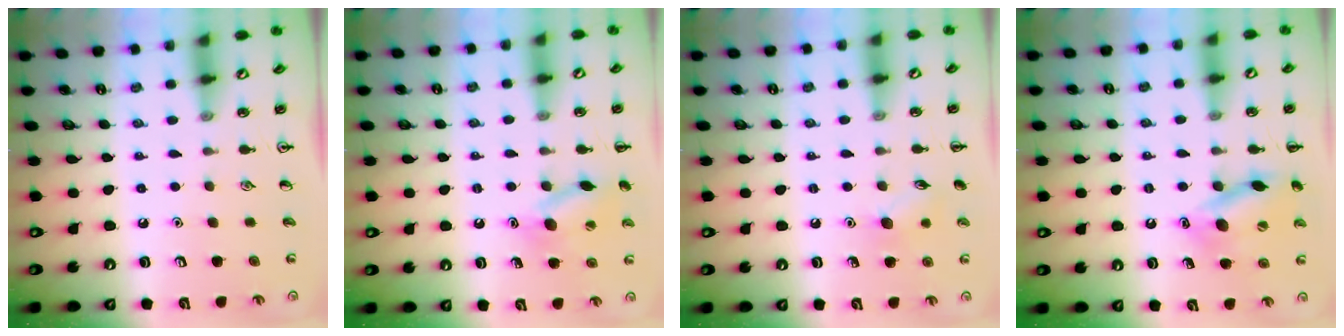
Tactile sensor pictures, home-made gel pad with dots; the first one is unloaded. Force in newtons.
{"total": 11.0, "press": 10.9, "slide": 1.5}
{"total": 7.8, "press": 7.7, "slide": 1.4}
{"total": 13.3, "press": 13.1, "slide": 2.3}